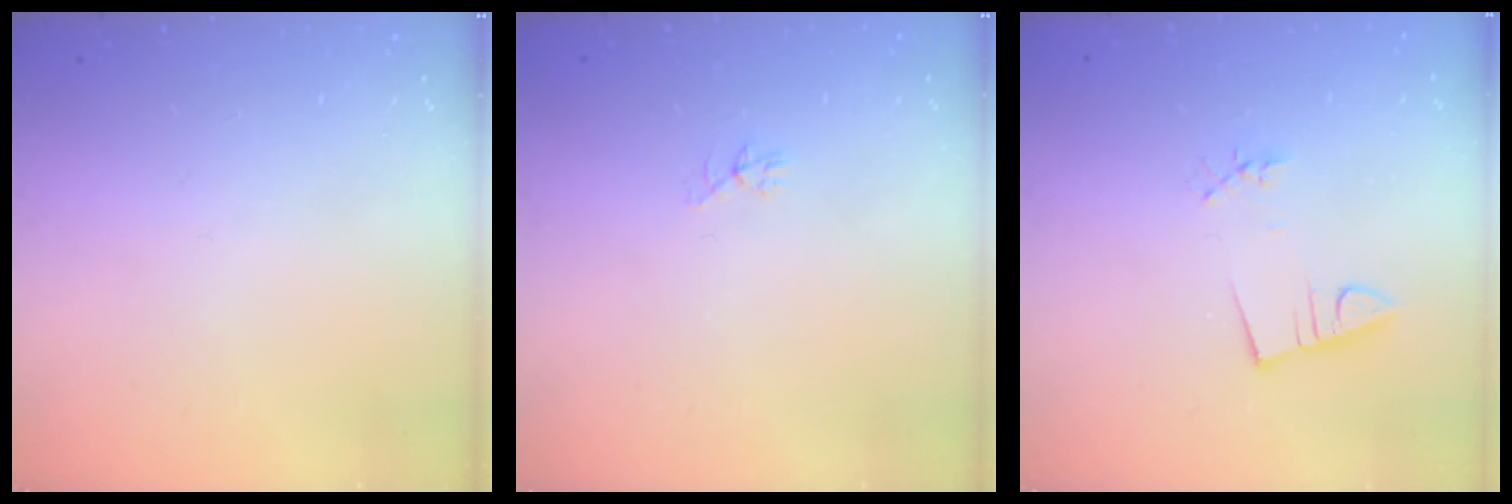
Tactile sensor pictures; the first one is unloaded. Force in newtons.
{"total": 4.2, "press": 4.2, "slide": 0.3}
{"total": 2.9, "press": 1.6, "slide": 2.4}